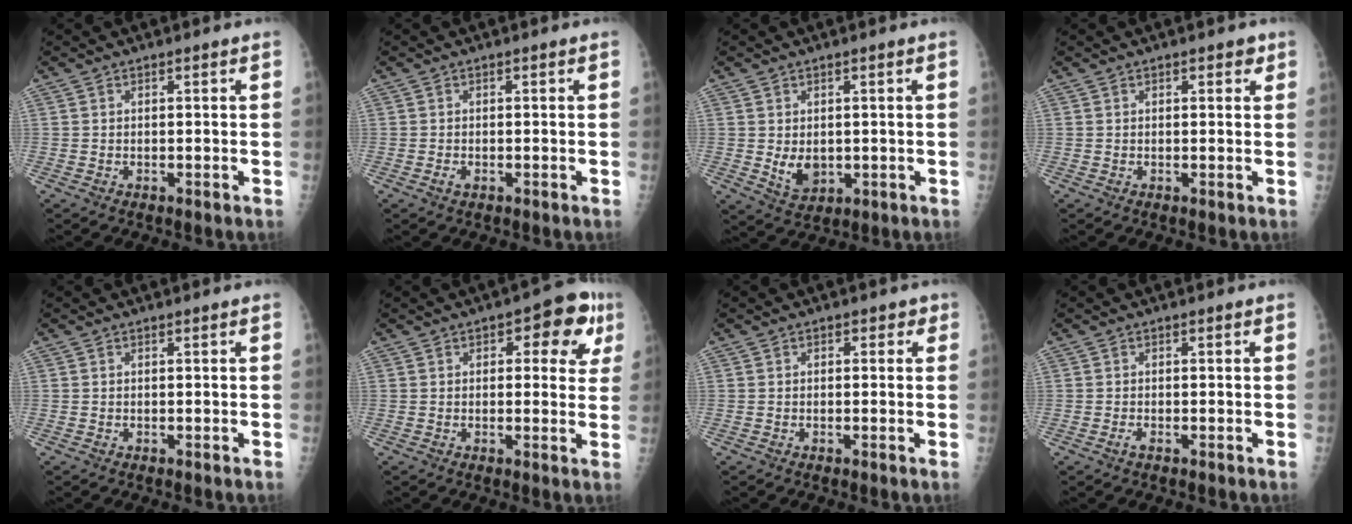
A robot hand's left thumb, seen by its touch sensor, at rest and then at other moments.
{"total": 1.0, "force": [-0.5, 0.5, 0.7], "torque": [-0.017, -0.001, -0.009]}
{"total": 3.6, "force": [-0.1, 2.6, 2.5], "torque": [-0.032, -0.008, 0.009]}
{"total": 1.8, "force": [1.0, 1.0, 1.2], "torque": [-0.001, -0.002, 0.011]}
{"total": 0.0}
{"total": 9.3, "force": [3.5, 4.8, 7.2], "torque": [-0.041, 0.006, 0.033]}
{"total": 1.8, "force": [0.6, 1.4, 1.1], "torque": [0.009, 0.004, -0.002]}
{"total": 0.8, "force": [-0.5, 0.1, 0.6], "torque": [-0.017, 0.000, -0.010]}